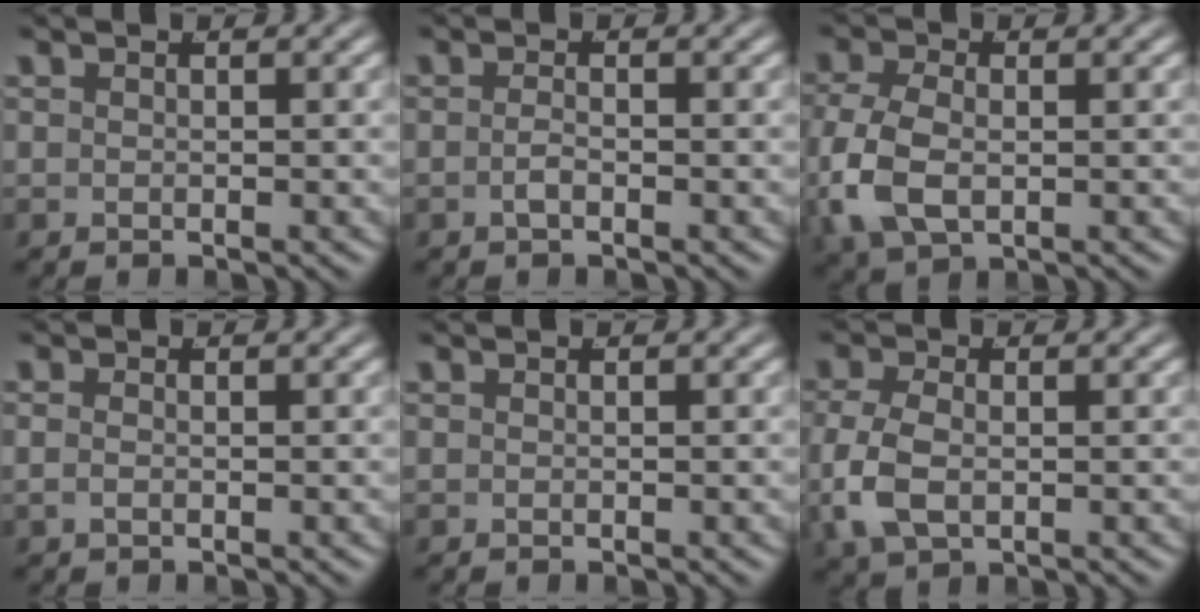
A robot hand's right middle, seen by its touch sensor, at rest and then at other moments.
{"total": 1.1, "force": [-0.9, -0.2, 0.7], "torque": [-0.017, -0.009, -0.012]}
{"total": 4.9, "force": [-0.7, 3.3, 3.5], "torque": [-0.106, -0.021, 0.005]}
{"total": 0.8, "force": [-0.3, 0.2, 0.8], "torque": [-0.023, -0.009, 0.000]}
{"total": 0.0}
{"total": 3.8, "force": [-0.5, 2.5, 2.9], "torque": [-0.087, -0.015, 0.005]}